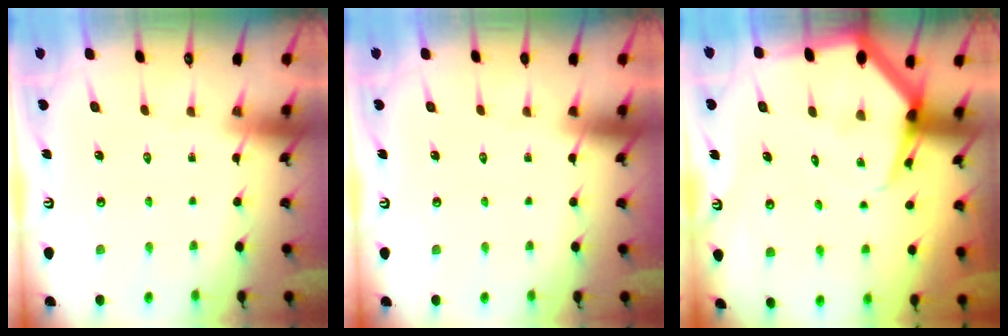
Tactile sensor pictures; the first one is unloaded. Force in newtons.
{"total": 0.0}
{"total": 6.1, "press": 6.0, "slide": 0.5}